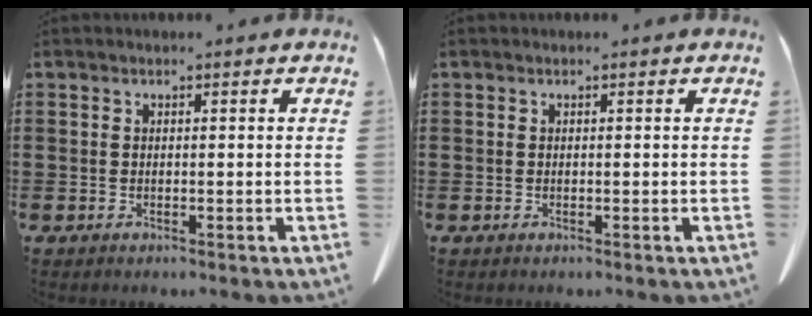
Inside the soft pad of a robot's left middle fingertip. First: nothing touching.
{"total": 0.0}